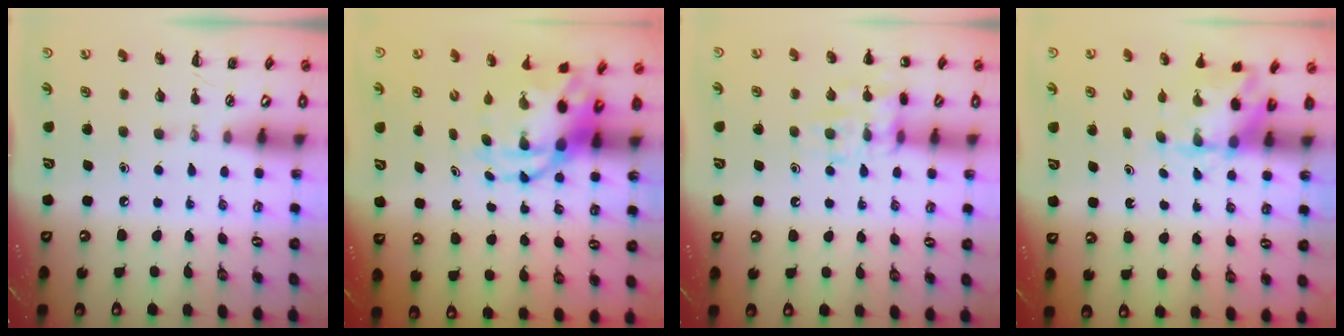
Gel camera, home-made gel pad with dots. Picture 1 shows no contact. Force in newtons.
{"total": 7.5, "press": 7.2, "slide": 1.8}
{"total": 13.3, "press": 13.3, "slide": 0.8}
{"total": 3.7, "press": 3.5, "slide": 1.1}